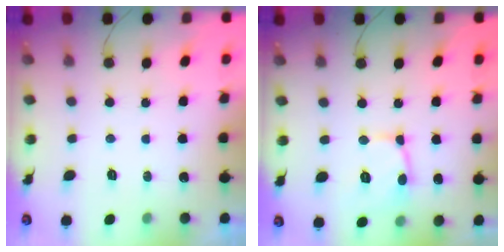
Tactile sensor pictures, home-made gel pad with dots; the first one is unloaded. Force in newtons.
{"total": 4.7, "press": 4.7, "slide": 0.7}